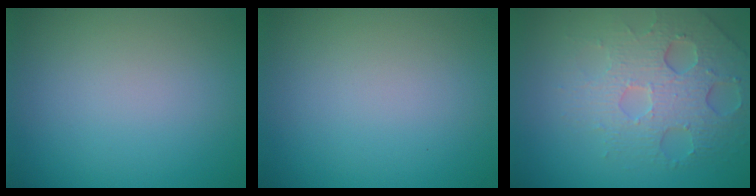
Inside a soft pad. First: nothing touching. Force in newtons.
{"total": 0.0}
{"total": 5.4, "press": 4.2, "slide": 3.4}